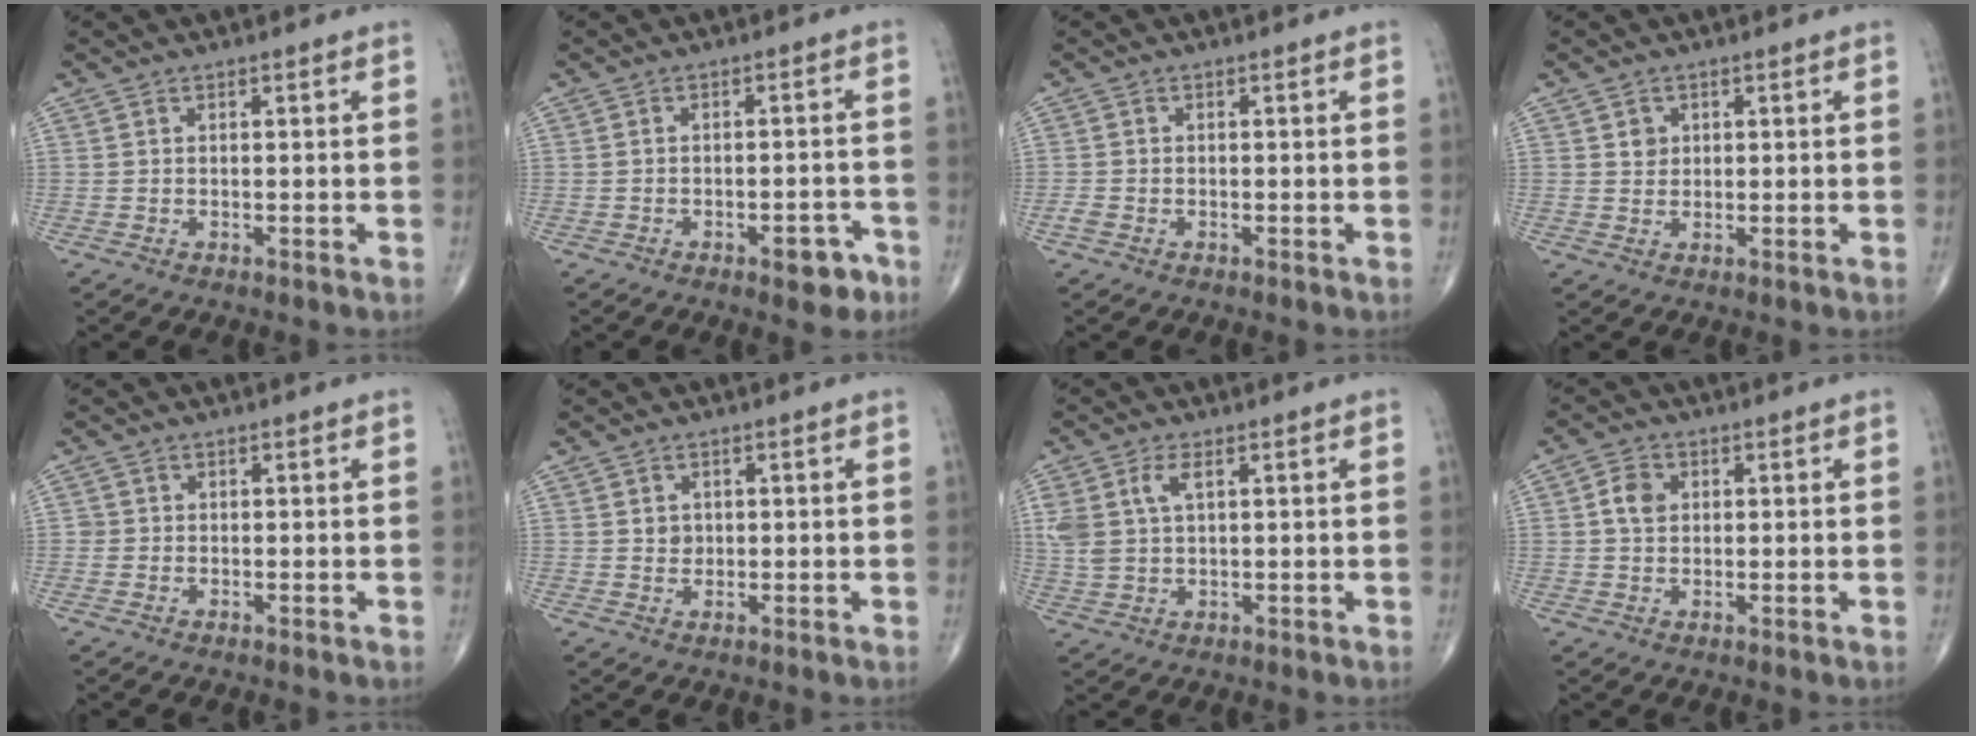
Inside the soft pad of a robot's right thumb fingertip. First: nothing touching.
{"total": 5.0, "force": [-2.9, 2.3, 3.4], "torque": [-0.026, 0.020, -0.033]}
{"total": 1.3, "force": [-0.7, 0.9, 0.7], "torque": [-0.021, -0.001, -0.015]}
{"total": 2.2, "force": [0.7, 1.9, 0.7], "torque": [-0.002, -0.003, 0.011]}
{"total": 0.9, "force": [-0.2, 0.9, 0.1], "torque": [0.005, 0.005, -0.005]}
{"total": 1.8, "force": [0.3, 1.6, 0.8], "torque": [-0.004, 0.000, 0.007]}
{"total": 5.9, "force": [2.0, 3.1, 4.6], "torque": [-0.110, 0.004, 0.045]}
{"total": 3.9, "force": [0.7, 3.1, 2.3], "torque": [-0.035, 0.003, 0.008]}